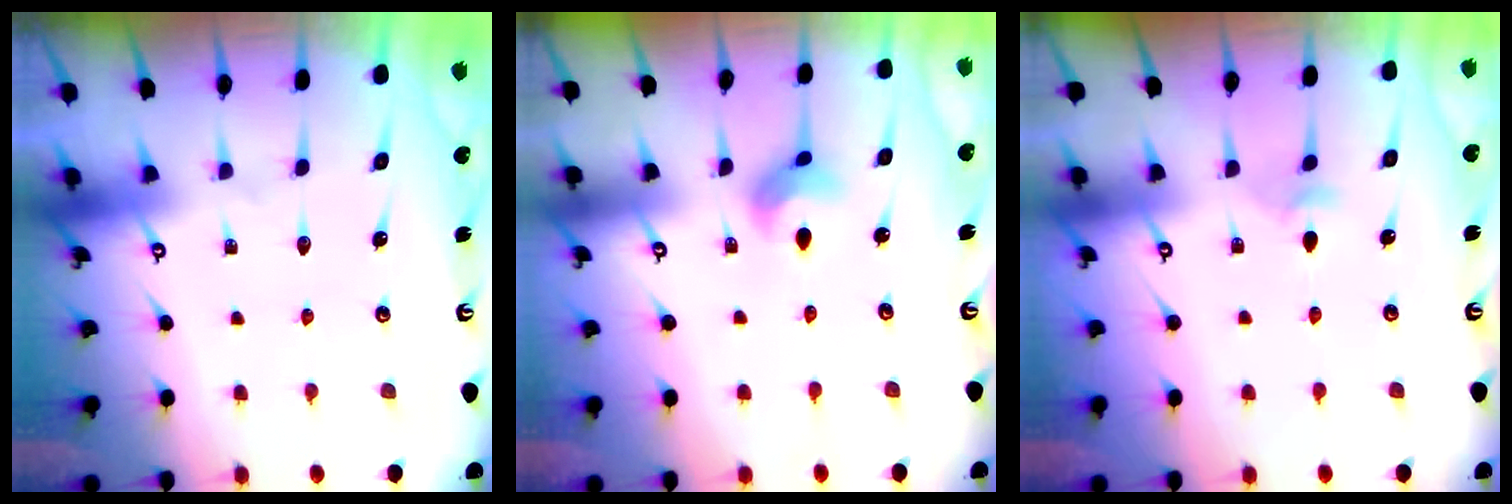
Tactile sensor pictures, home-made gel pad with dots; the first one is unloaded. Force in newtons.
{"total": 5.2, "press": 5.2, "slide": 0.4}
{"total": 4.4, "press": 4.3, "slide": 0.8}